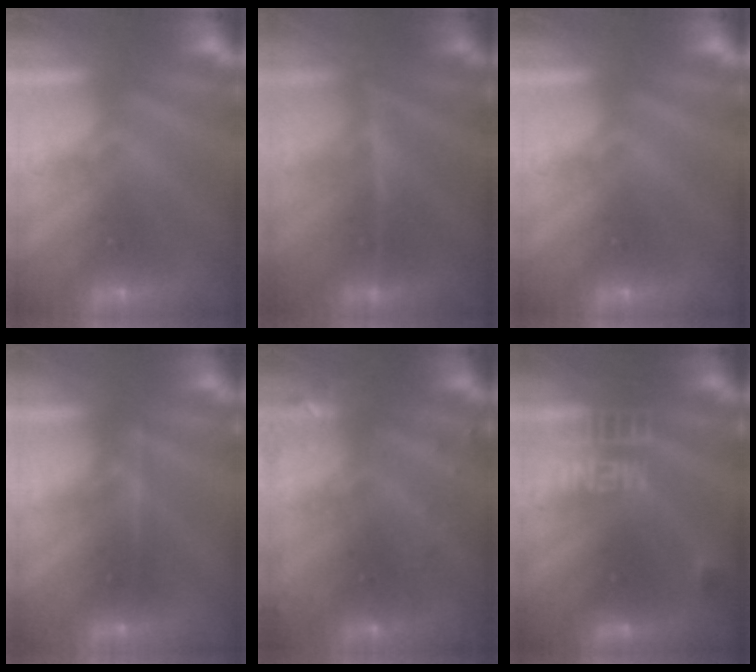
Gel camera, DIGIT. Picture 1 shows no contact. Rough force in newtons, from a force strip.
{"total": 2.4}
{"total": 0.0}
{"total": 2.3}
{"total": 2.9}
{"total": 3.3}